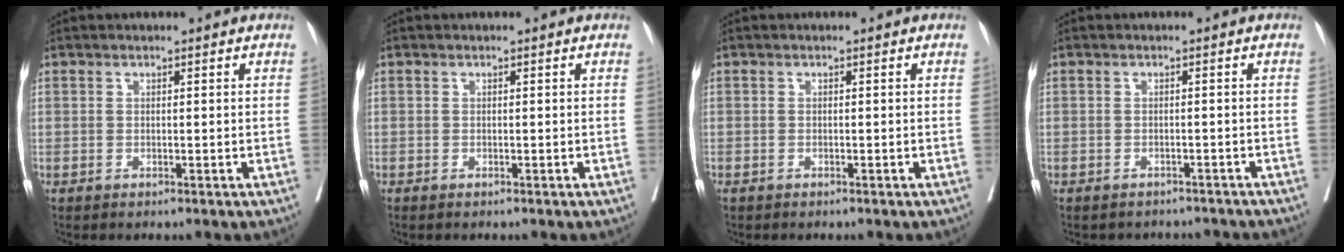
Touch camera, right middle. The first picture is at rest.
{"total": 0.0}
{"total": 1.1, "force": [-0.8, 0.0, 0.9], "torque": [-0.018, 0.006, -0.002]}
{"total": 5.9, "force": [-5.5, 2.2, 0.8], "torque": [-0.006, 0.005, -0.056]}